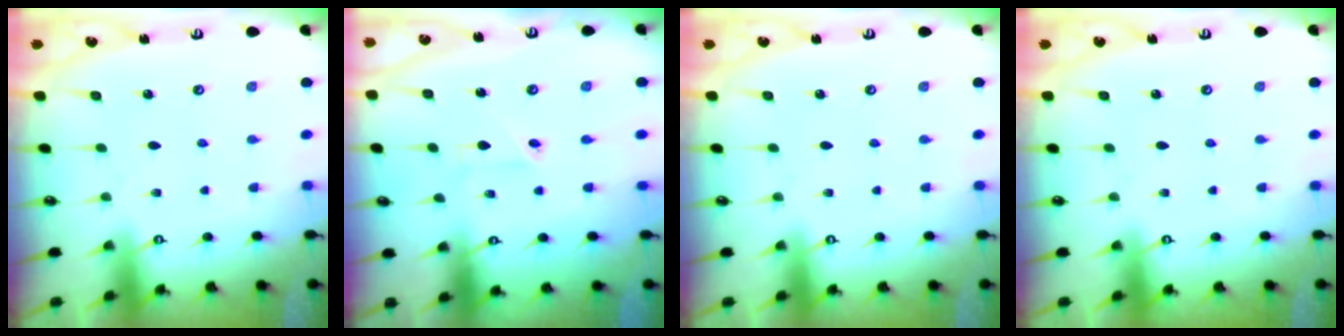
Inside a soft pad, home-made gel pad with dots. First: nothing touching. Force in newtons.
{"total": 2.5, "press": 2.5, "slide": 0.1}
{"total": 0.0}
{"total": 0.0}